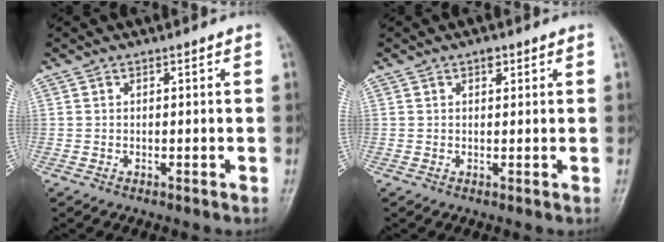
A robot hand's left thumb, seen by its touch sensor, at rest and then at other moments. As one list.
[{"total": 1.5, "force": [0.8, 0.9, 0.9], "torque": [-0.006, -0.001, 0.009]}]